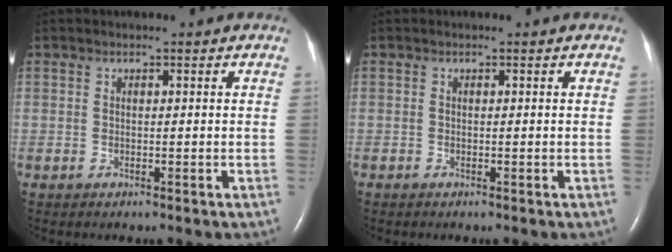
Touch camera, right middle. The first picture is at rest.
{"total": 0.0}